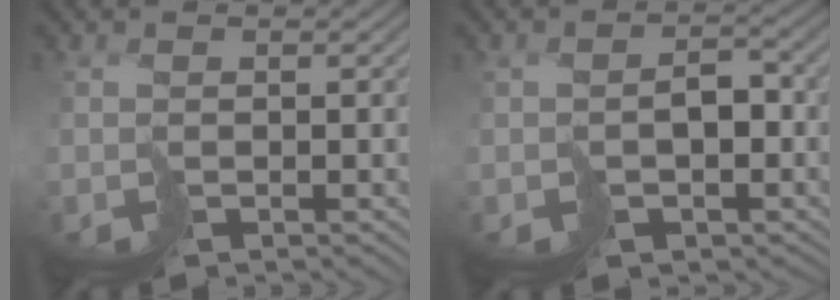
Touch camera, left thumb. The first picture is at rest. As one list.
[{"total": 4.3, "force": [-1.9, 3.2, 2.2], "torque": [-0.023, -0.001, -0.017]}]